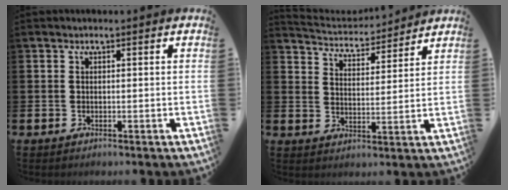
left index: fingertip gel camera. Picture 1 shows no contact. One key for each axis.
{"total": 4.8, "fx": 4.8, "fy": 0.9, "fz": 0.2, "tx": -0.029, "ty": -0.036, "tz": 0.082}